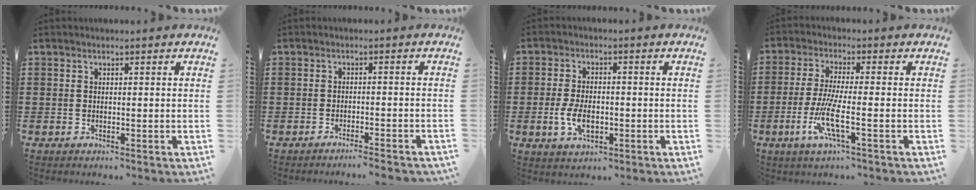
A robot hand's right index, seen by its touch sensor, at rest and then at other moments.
{"total": 2.0, "force": [-1.8, -0.4, 0.7], "torque": [-0.014, -0.003, -0.034]}
{"total": 5.1, "force": [-1.2, 2.6, 4.2], "torque": [-0.096, -0.006, -0.024]}
{"total": 7.0, "force": [-2.3, 0.8, 6.5], "torque": [-0.151, -0.019, -0.053]}